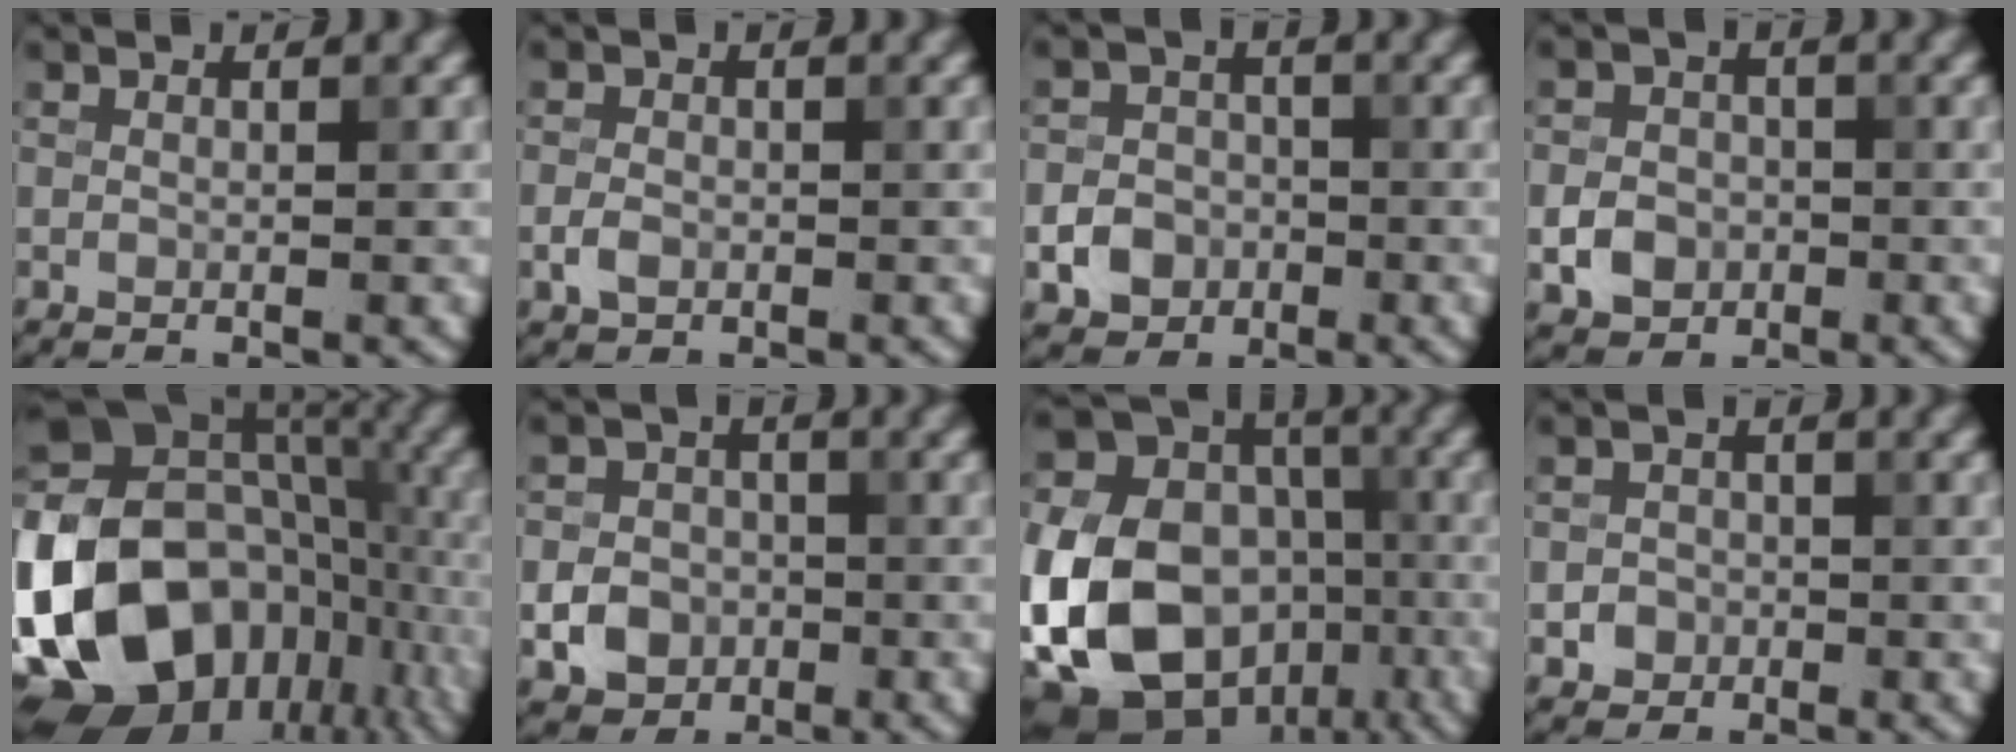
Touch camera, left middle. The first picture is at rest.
{"total": 1.6, "force": [-0.6, 1.2, 0.9], "torque": [-0.017, 0.001, -0.015]}
{"total": 3.3, "force": [-1.2, 2.9, 1.2], "torque": [-0.012, 0.002, -0.023]}
{"total": 3.3, "force": [-0.9, 2.8, 1.4], "torque": [-0.019, 0.001, -0.020]}
{"total": 20.7, "force": [-5.5, 15.7, 12.3], "torque": [-0.257, -0.003, -0.085]}
{"total": 3.8, "force": [-1.1, 3.3, 1.5], "torque": [-0.019, 0.002, -0.024]}
{"total": 17.2, "force": [-5.0, 13.3, 9.7], "torque": [-0.209, -0.025, -0.092]}
{"total": 1.7, "force": [-0.6, 1.6, 0.3], "torque": [0.014, 0.000, -0.014]}